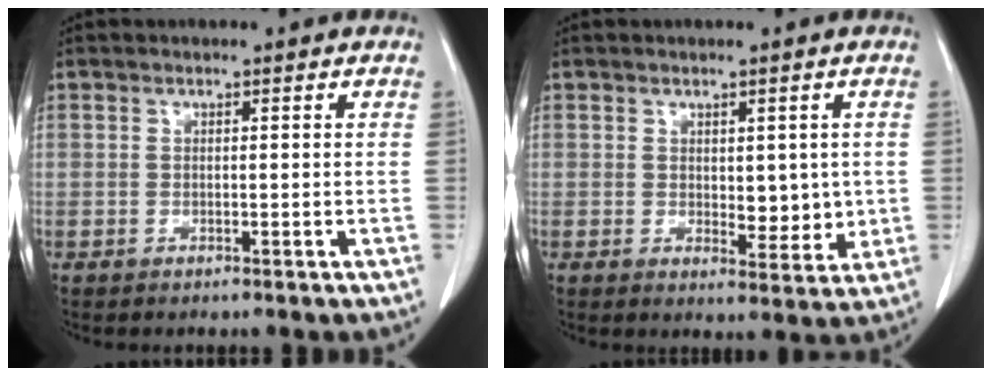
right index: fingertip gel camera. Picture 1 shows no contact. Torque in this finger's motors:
{"motor_torque": [0.10, 0.17, 0.02, 0.01]}